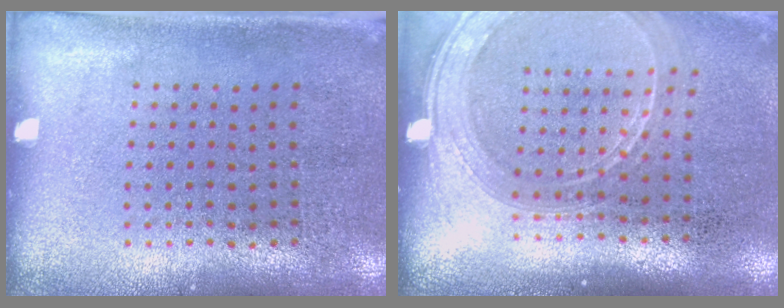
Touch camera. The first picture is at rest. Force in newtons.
{"total": 1.9, "press": 1.7, "slide": 0.8}